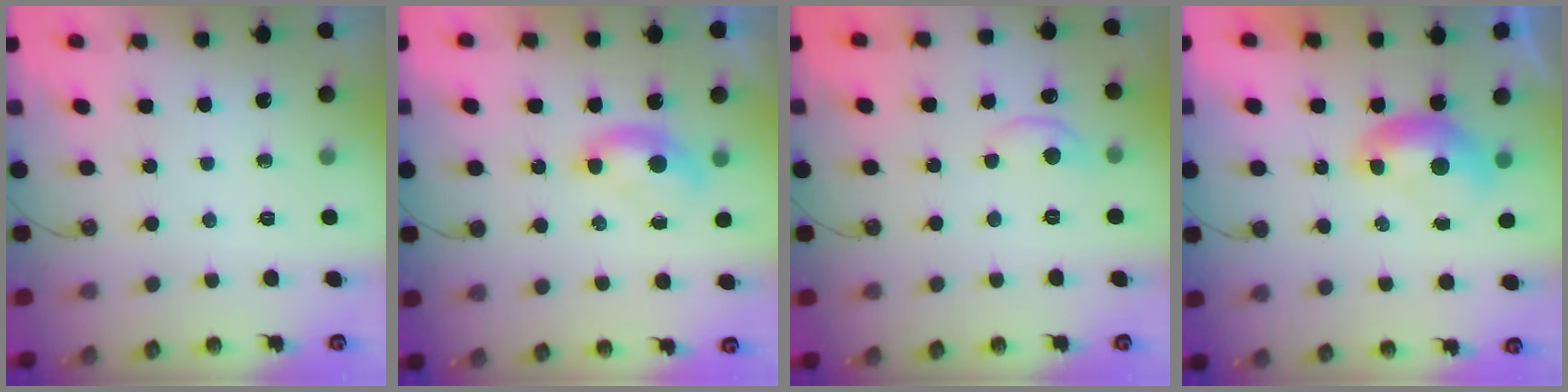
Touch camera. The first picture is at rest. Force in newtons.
{"total": 1.2, "press": 1.1, "slide": 0.5}
{"total": 1.4, "press": 1.3, "slide": 0.5}
{"total": 0.0}